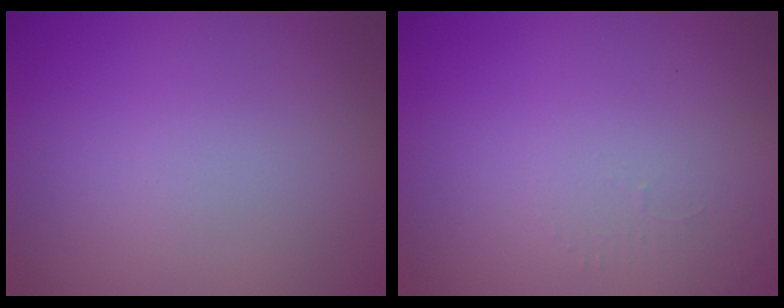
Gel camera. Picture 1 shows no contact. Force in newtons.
{"total": 1.0, "press": 0.9, "slide": 0.3}